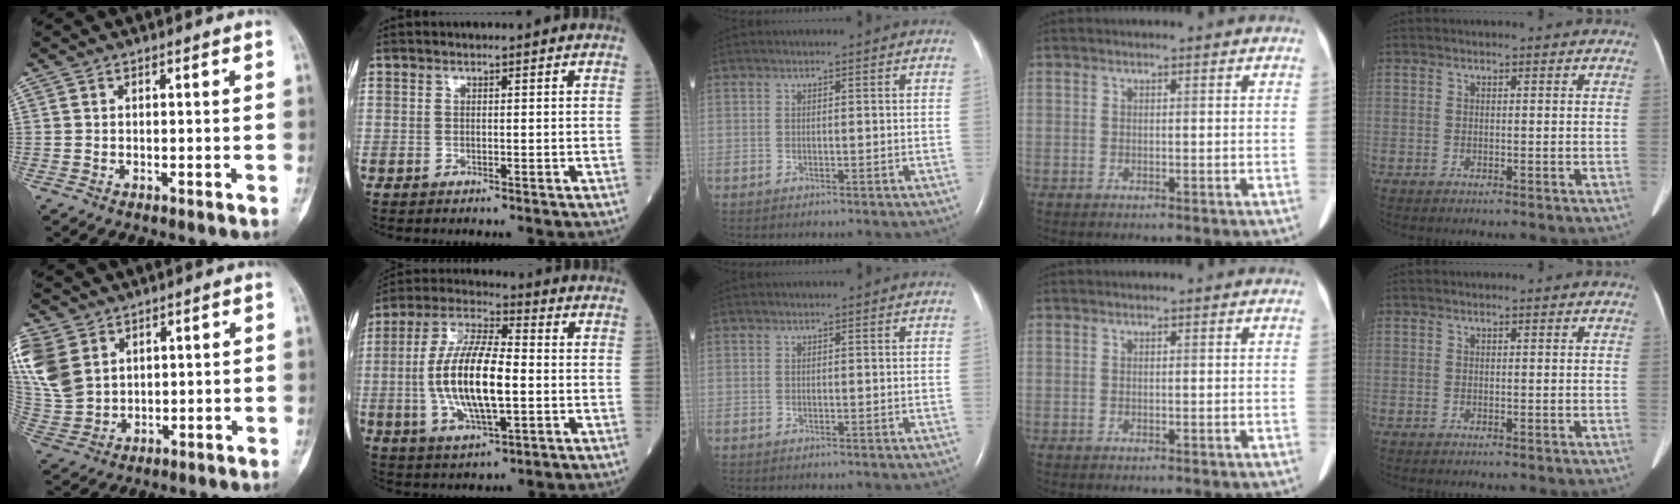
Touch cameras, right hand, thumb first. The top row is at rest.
{"thumb": {"total": 14.2, "force": [5.6, 10.6, 7.7], "torque": [-0.192, -0.003, 0.124]}, "index": {"total": 14.6, "force": [-1.5, 4.3, 13.9], "torque": [-0.284, 0.002, -0.026]}}